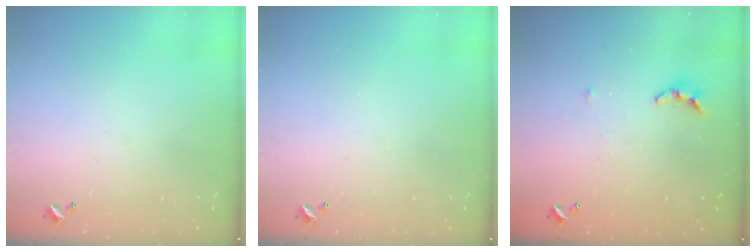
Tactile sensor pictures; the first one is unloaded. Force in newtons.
{"total": 0.0}
{"total": 5.8, "press": 5.8, "slide": 0.1}